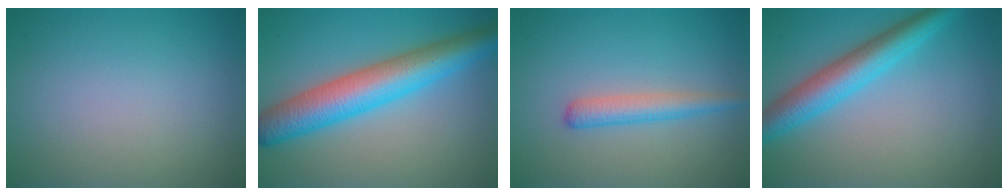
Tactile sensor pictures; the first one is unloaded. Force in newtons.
{"total": 7.8, "press": 7.8, "slide": 0.1}
{"total": 2.5, "press": 2.5, "slide": 0.1}
{"total": 5.3, "press": 5.3, "slide": 0.1}